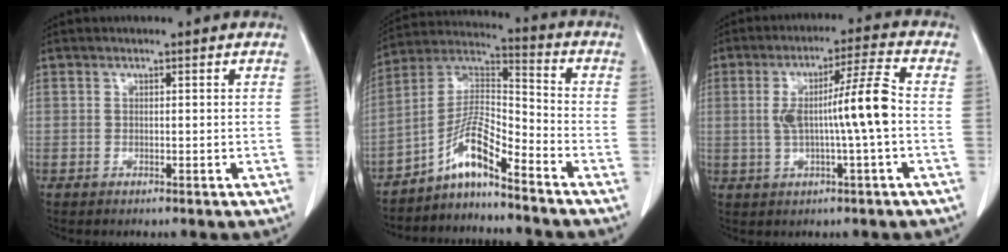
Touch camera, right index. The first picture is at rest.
{"total": 8.7, "force": [-6.3, 0.9, 6.0], "torque": [-0.123, 0.020, -0.117]}
{"total": 9.3, "force": [-0.5, -0.5, 9.2], "torque": [-0.163, 0.014, -0.008]}